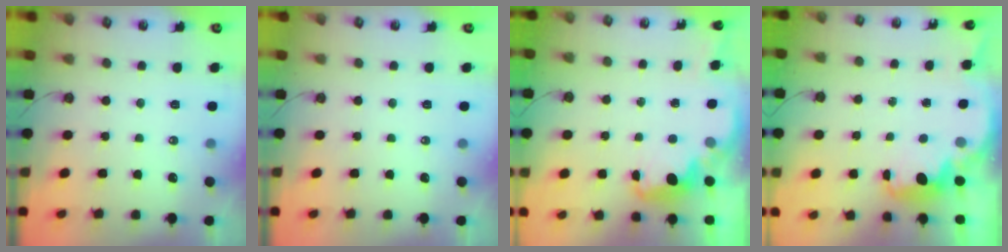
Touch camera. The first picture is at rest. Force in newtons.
{"total": 0.0}
{"total": 2.1, "press": 2.0, "slide": 0.6}
{"total": 2.7, "press": 2.6, "slide": 0.7}